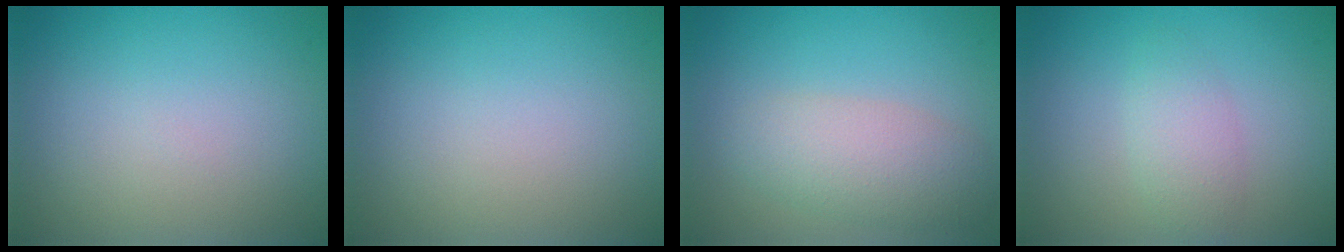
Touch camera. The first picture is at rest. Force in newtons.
{"total": 0.0}
{"total": 3.9, "press": 3.9, "slide": 0.1}
{"total": 2.2, "press": 2.2, "slide": 0.1}